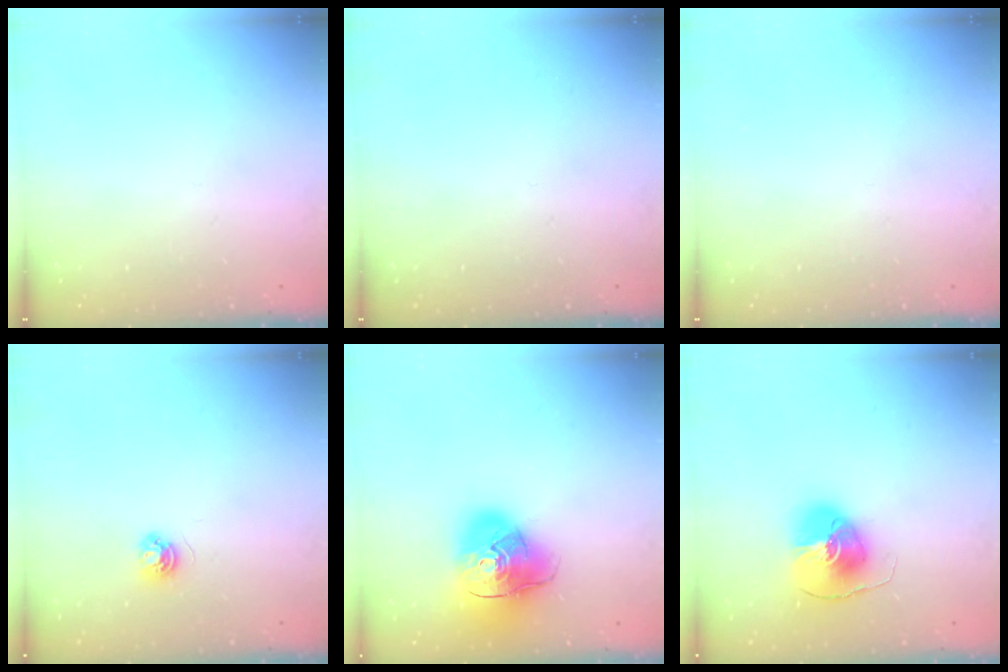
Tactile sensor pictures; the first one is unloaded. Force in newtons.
{"total": 0.0}
{"total": 0.0}
{"total": 3.7, "press": 3.7, "slide": 0.5}
{"total": 17.9, "press": 17.8, "slide": 2.3}
{"total": 9.9, "press": 9.9, "slide": 1.3}